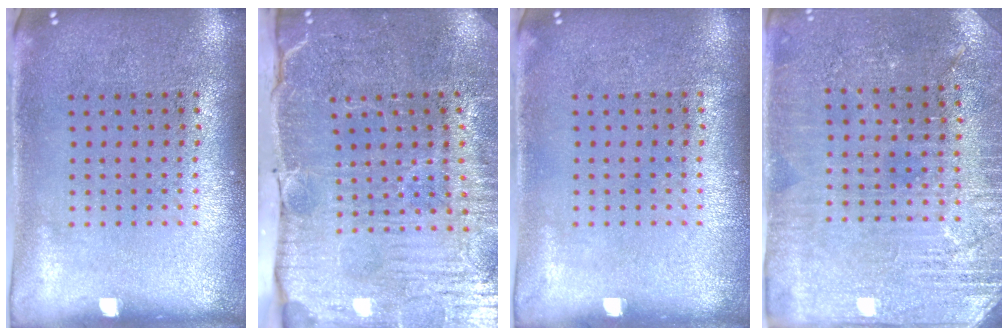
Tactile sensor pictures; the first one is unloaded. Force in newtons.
{"total": 4.0, "press": 3.9, "slide": 1.0}
{"total": 0.0}
{"total": 2.8, "press": 2.8, "slide": 0.5}